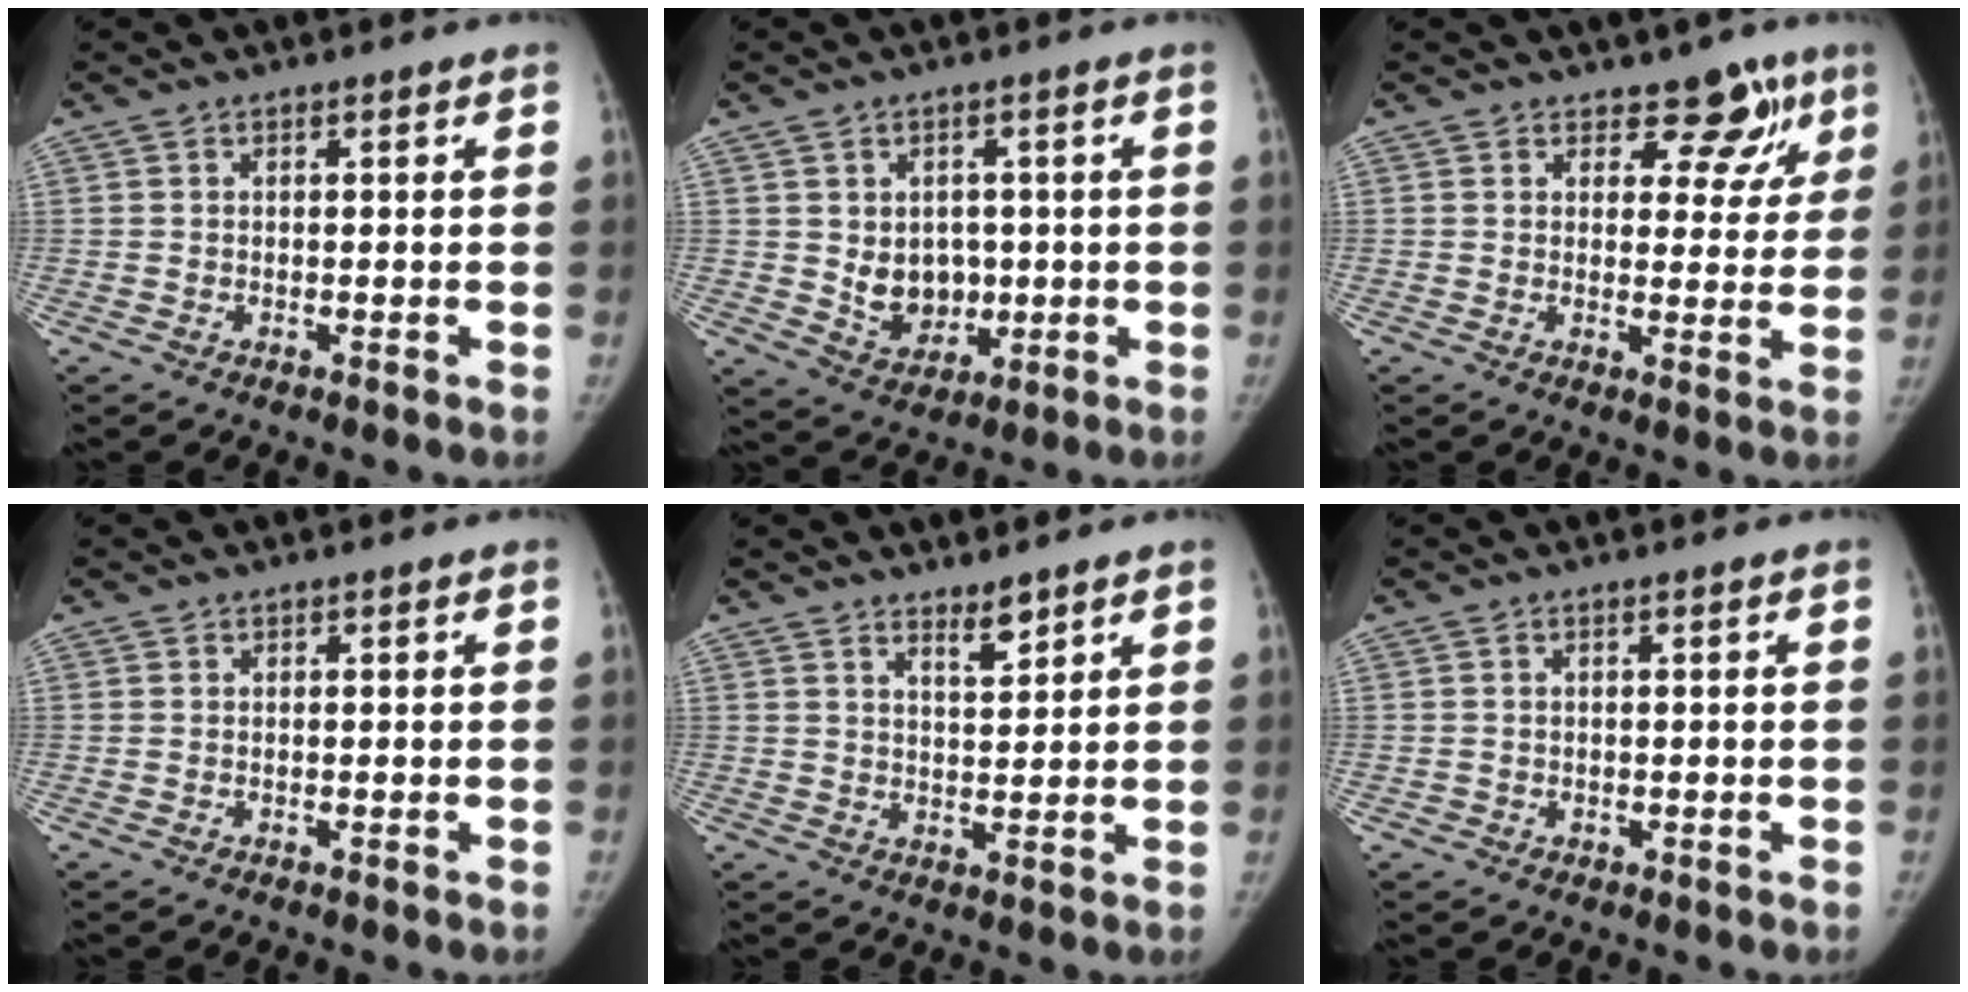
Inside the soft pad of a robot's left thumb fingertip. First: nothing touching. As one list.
[{"total": 7.8, "force": [0.1, 6.2, 4.6], "torque": [-0.035, -0.008, 0.019]}, {"total": 6.8, "force": [4.6, 4.3, 2.5], "torque": [0.012, -0.023, 0.055]}, {"total": 0.0}, {"total": 3.4, "force": [2.8, 0.7, 1.8], "torque": [-0.022, -0.027, 0.049]}, {"total": 0.7, "force": [0.0, 0.6, 0.2], "torque": [0.002, 0.002, 0.001]}]